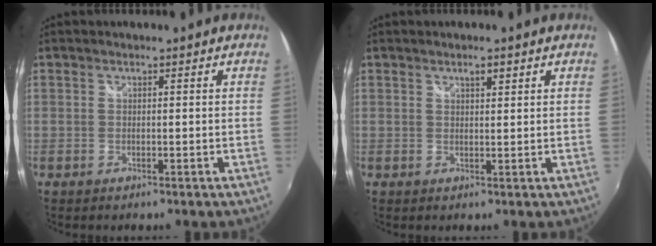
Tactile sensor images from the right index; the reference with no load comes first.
{"total": 1.7, "force": [1.1, 0.6, 1.1], "torque": [-0.017, 0.004, 0.018]}